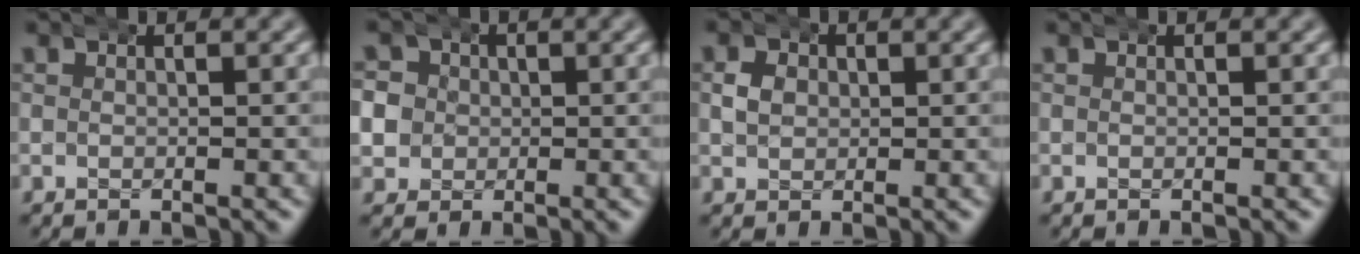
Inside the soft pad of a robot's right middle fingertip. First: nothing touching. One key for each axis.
{"total": 4.3, "fx": 0.5, "fy": 4.1, "fz": 1.0, "tx": -0.032, "ty": -0.004, "tz": 0.005}
{"total": 0.6, "fx": 0.3, "fy": 0.5, "fz": -0.1, "tx": 0.006, "ty": 0.001, "tz": 0.009}
{"total": 0.0}